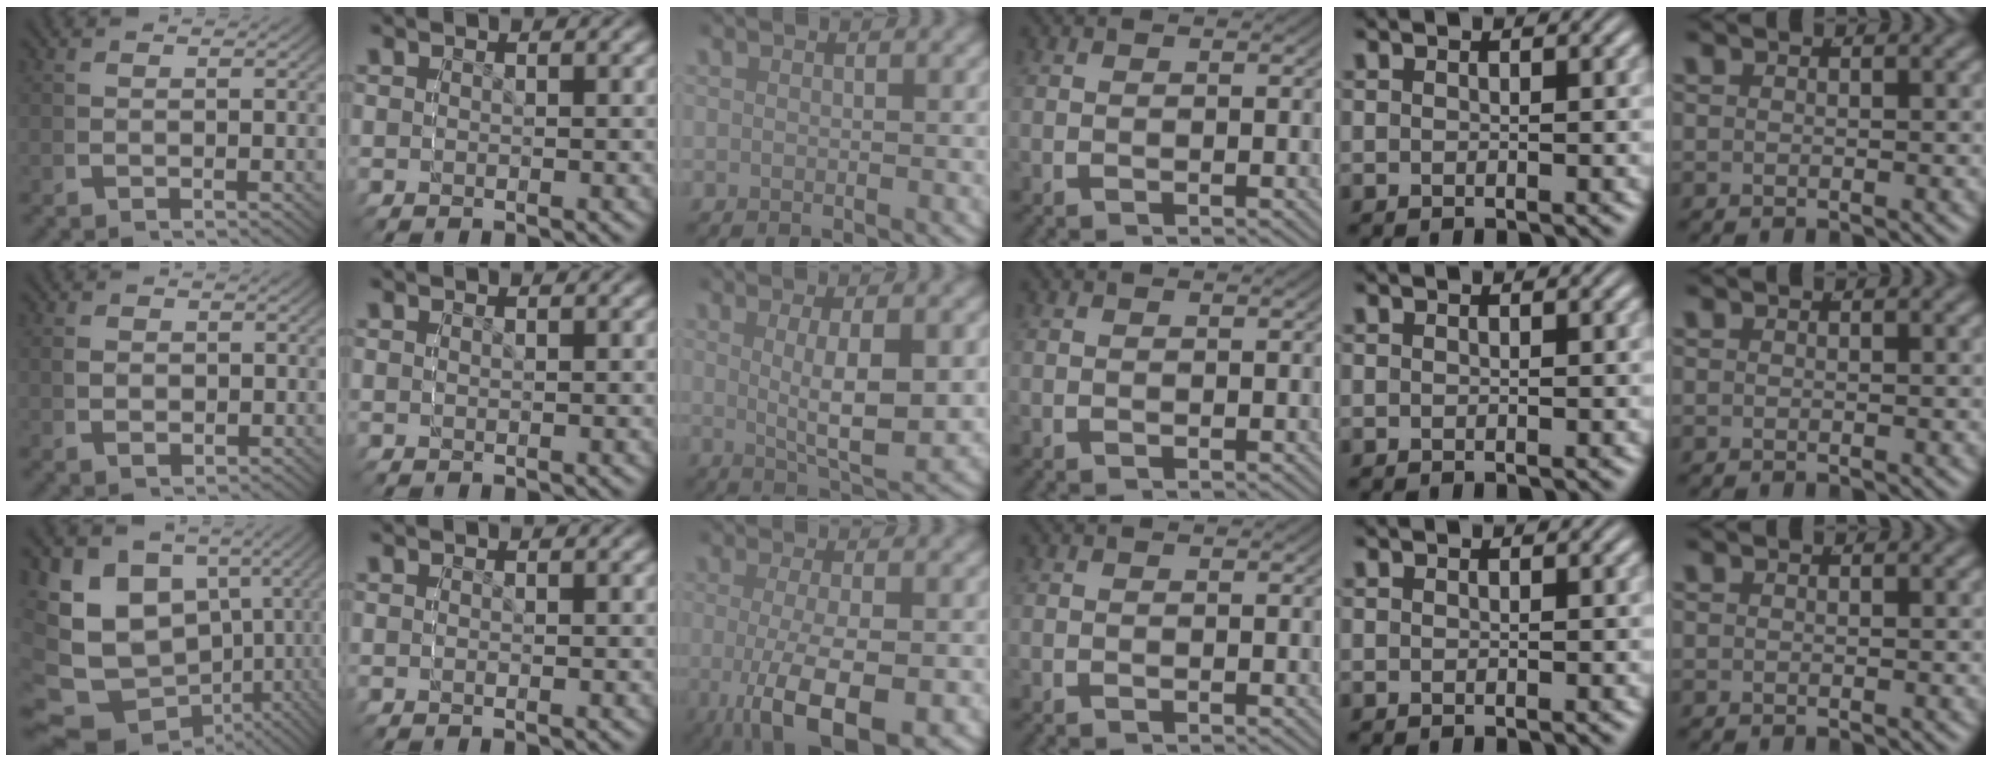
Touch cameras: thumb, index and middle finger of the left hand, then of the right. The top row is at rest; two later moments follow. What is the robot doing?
{"motion": "grasp_and_lifting", "object": "cloth"}